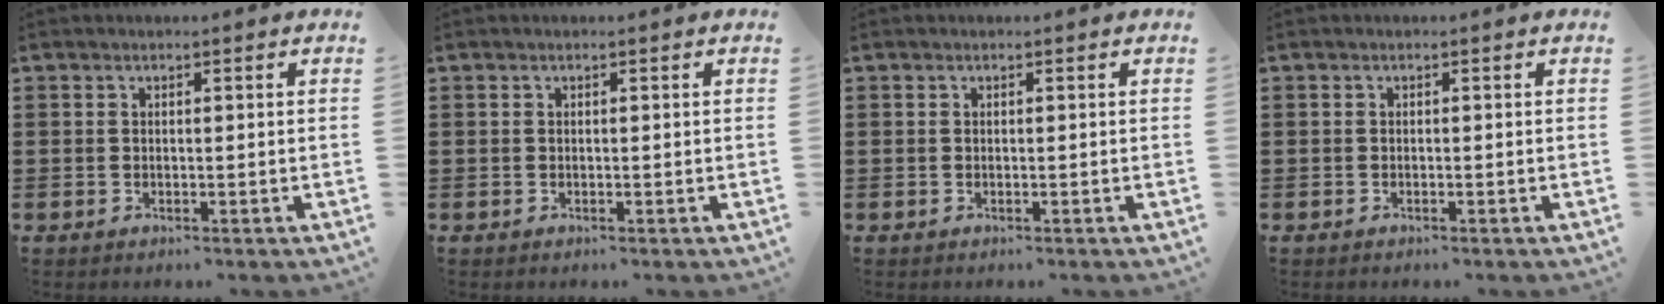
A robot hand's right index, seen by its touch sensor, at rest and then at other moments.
{"total": 0.0}
{"total": 0.0}
{"total": 0.0}